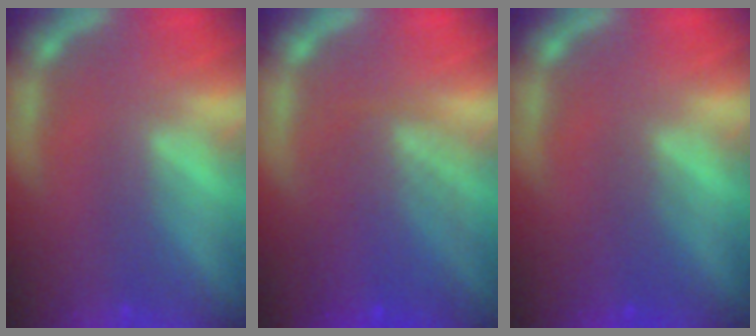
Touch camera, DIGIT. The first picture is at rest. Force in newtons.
{"total": 6.1}
{"total": 2.0}